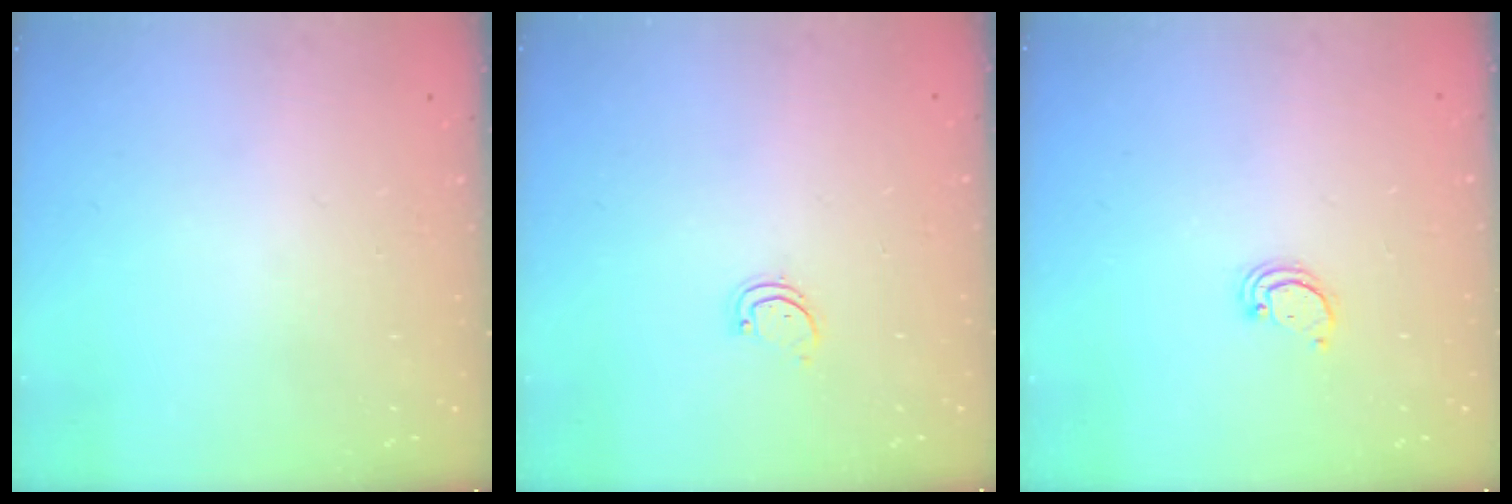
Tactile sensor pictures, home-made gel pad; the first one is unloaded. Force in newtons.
{"total": 1.7, "press": 1.7, "slide": 0.3}
{"total": 2.2, "press": 2.2, "slide": 0.2}